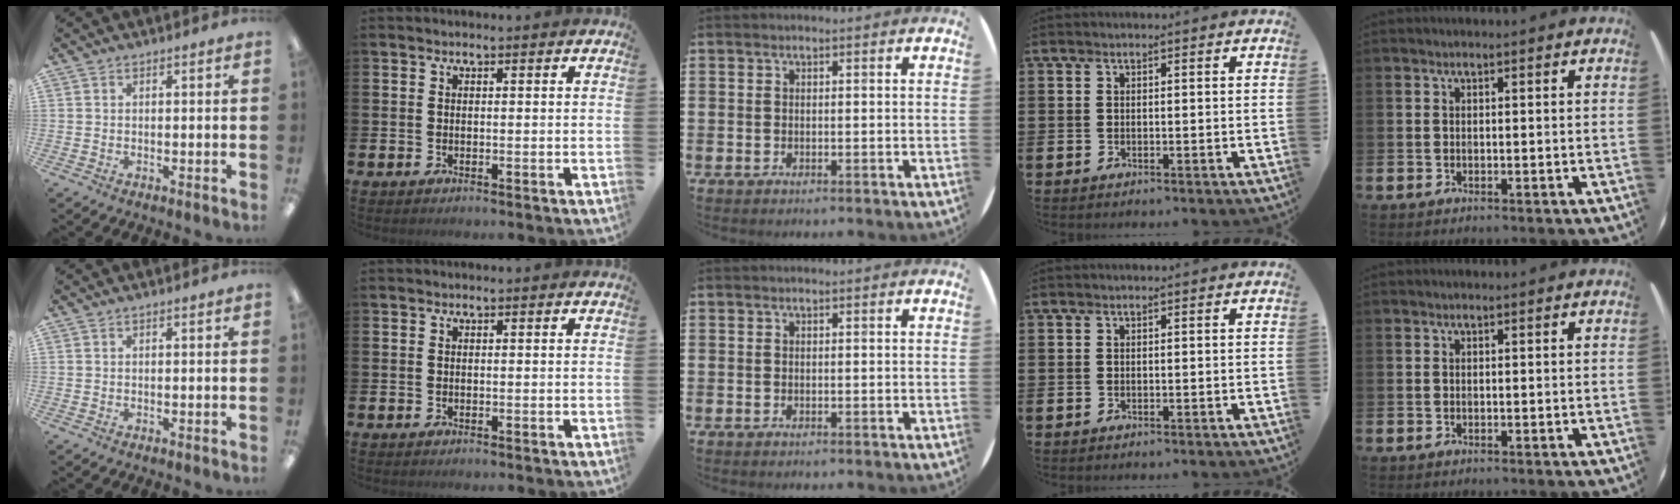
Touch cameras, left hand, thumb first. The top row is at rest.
{}